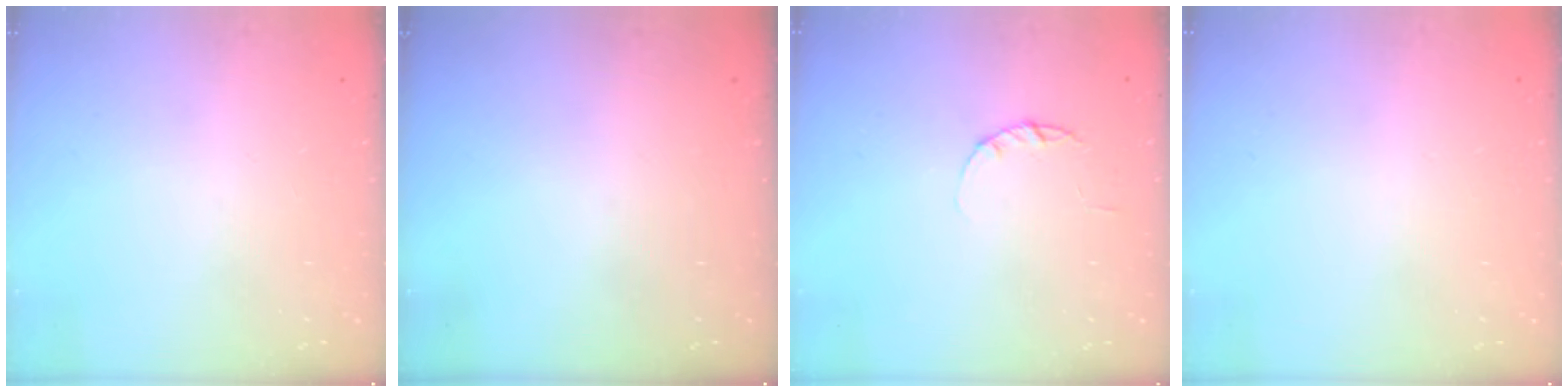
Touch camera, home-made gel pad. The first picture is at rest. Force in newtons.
{"total": 0.0}
{"total": 2.2, "press": 2.2, "slide": 0.4}
{"total": 2.6, "press": 2.6, "slide": 0.2}